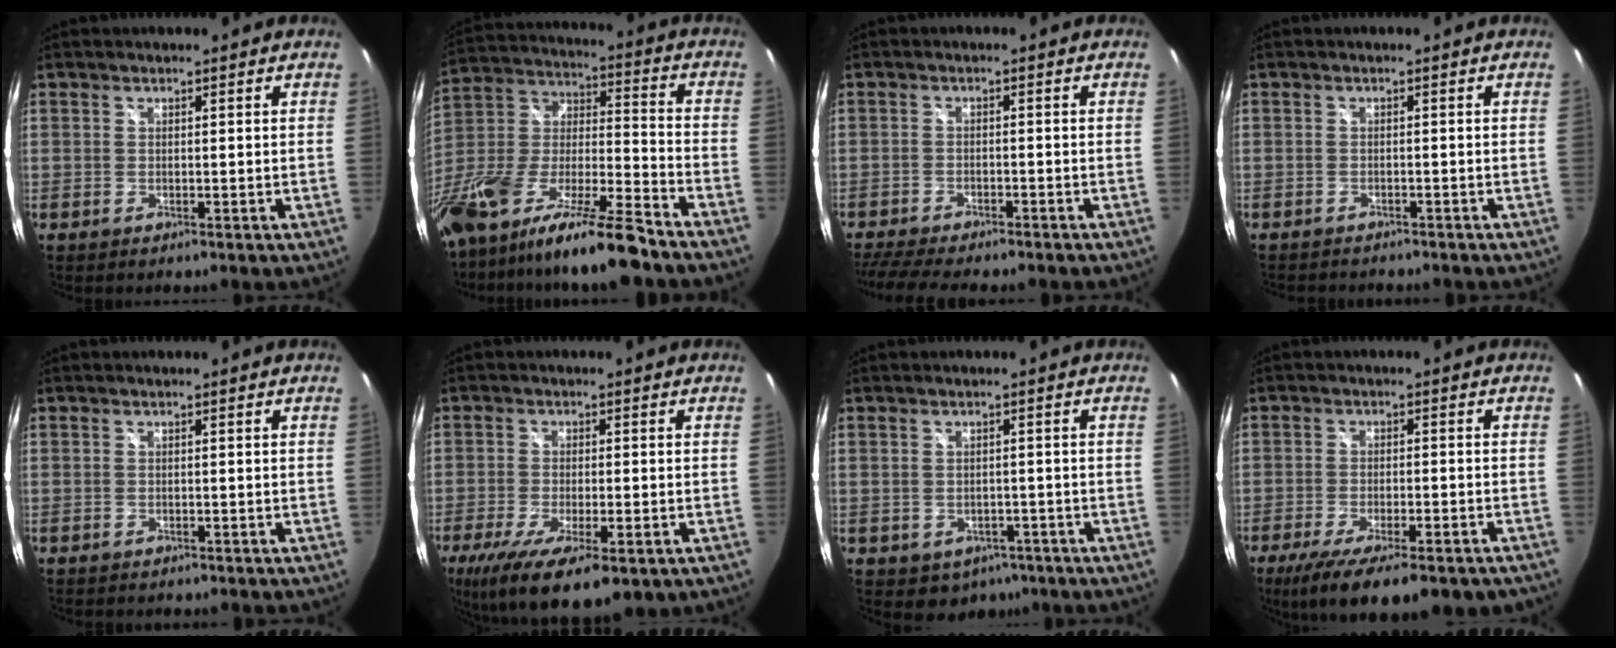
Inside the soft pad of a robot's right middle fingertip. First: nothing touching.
{"total": 22.0, "force": [-16.1, 3.0, 14.7], "torque": [-0.275, -0.030, -0.294]}
{"total": 9.5, "force": [-8.5, 1.3, 4.2], "torque": [-0.104, -0.025, -0.137]}
{"total": 3.9, "force": [-3.6, 1.0, 1.1], "torque": [-0.026, -0.013, -0.052]}
{"total": 2.1, "force": [-1.9, 0.7, 0.6], "torque": [-0.013, -0.012, -0.026]}
{"total": 16.7, "force": [-9.6, 5.9, 12.4], "torque": [-0.245, -0.062, -0.147]}
{"total": 5.4, "force": [-3.1, 4.1, 1.8], "torque": [-0.037, -0.001, -0.029]}
{"total": 17.2, "force": [-12.5, 5.1, 10.6], "torque": [-0.199, -0.054, -0.182]}